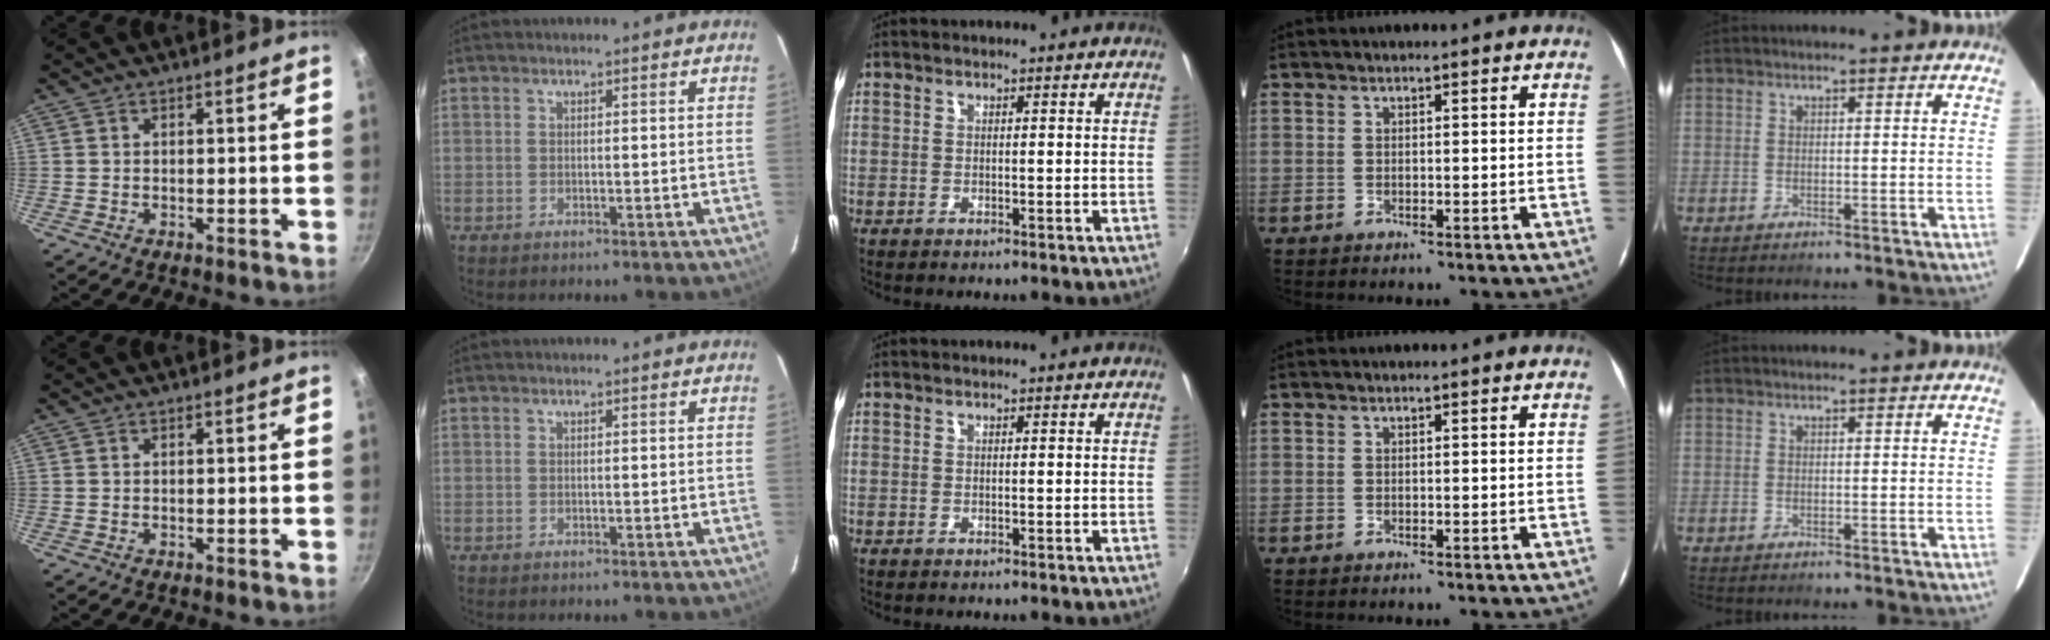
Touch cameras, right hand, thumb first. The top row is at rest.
{}